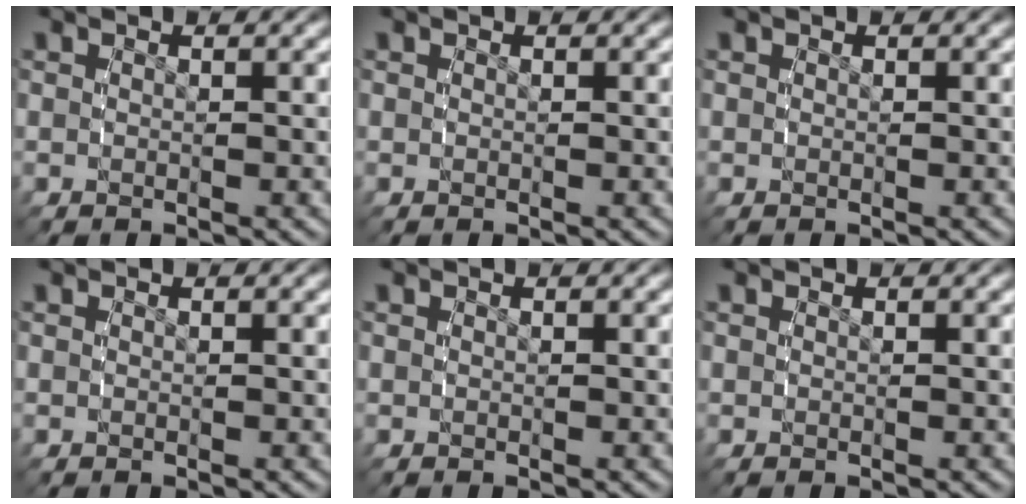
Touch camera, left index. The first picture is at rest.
{"total": 0.0}
{"total": 0.0}
{"total": 0.0}
{"total": 0.0}
{"total": 0.0}